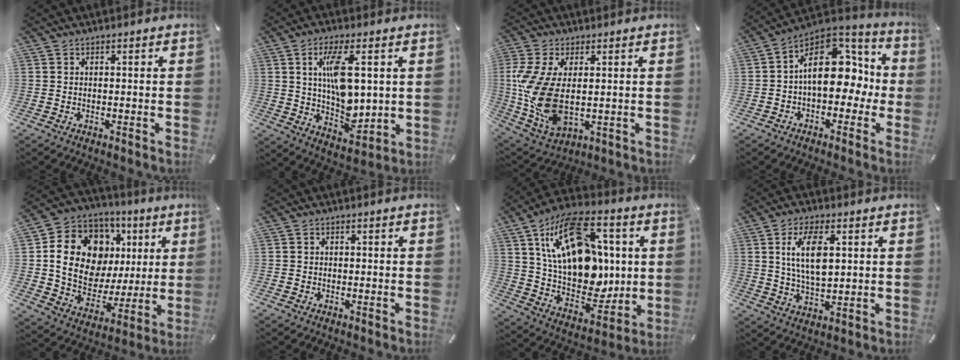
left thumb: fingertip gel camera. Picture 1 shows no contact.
{"total": 12.1, "force": [3.5, 5.7, 10.1], "torque": [-0.177, -0.017, 0.055]}
{"total": 13.6, "force": [0.4, 7.5, 11.3], "torque": [-0.268, -0.019, 0.010]}
{"total": 17.9, "force": [2.2, 12.0, 13.1], "torque": [-0.198, -0.008, 0.042]}
{"total": 18.5, "force": [5.1, 14.6, 10.2], "torque": [-0.183, -0.029, 0.100]}
{"total": 0.8, "force": [-0.3, 0.7, 0.2], "torque": [-0.002, 0.003, -0.008]}
{"total": 22.4, "force": [7.0, 13.8, 16.2], "torque": [-0.307, -0.034, 0.118]}
{"total": 10.3, "force": [3.0, 4.8, 8.6], "torque": [-0.178, -0.005, 0.044]}